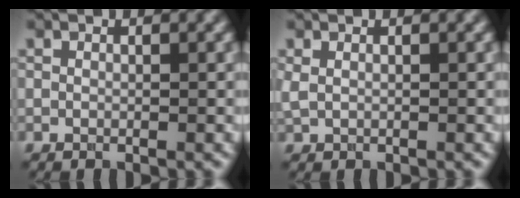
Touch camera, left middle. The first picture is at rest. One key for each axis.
{"total": 0.9, "fx": 0.5, "fy": 0.4, "fz": 0.7, "tx": -0.017, "ty": 0.002, "tz": 0.010}